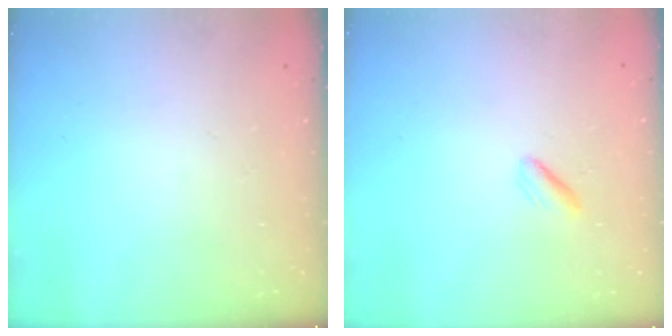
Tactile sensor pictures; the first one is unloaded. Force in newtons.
{"total": 1.9, "press": 1.8, "slide": 0.6}